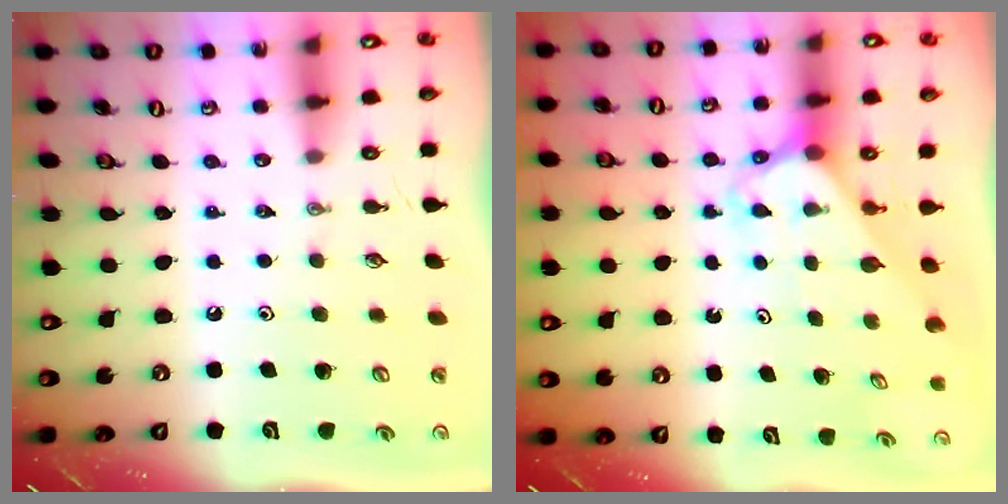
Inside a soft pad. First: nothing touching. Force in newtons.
{"total": 2.6, "press": 2.6, "slide": 0.2}